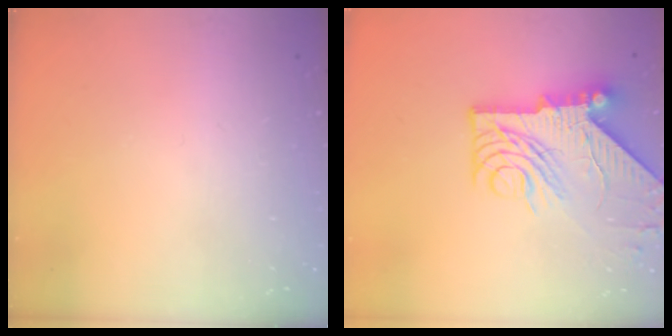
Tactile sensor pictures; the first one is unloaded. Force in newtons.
{"total": 13.5, "press": 13.4, "slide": 1.7}